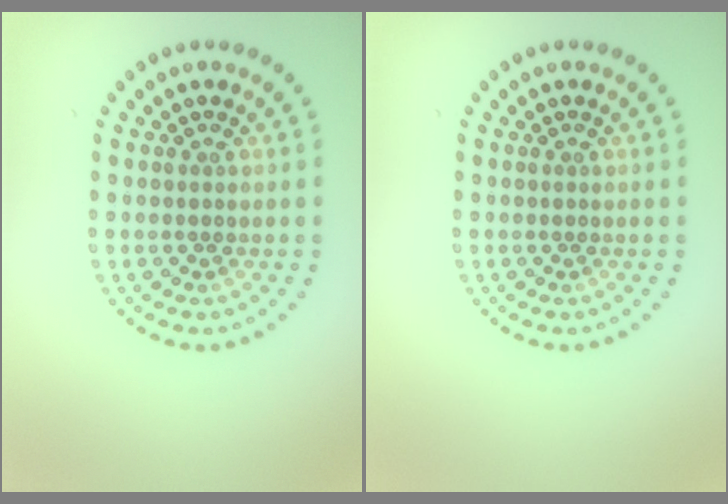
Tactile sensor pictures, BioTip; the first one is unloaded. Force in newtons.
{"total": 0.0}